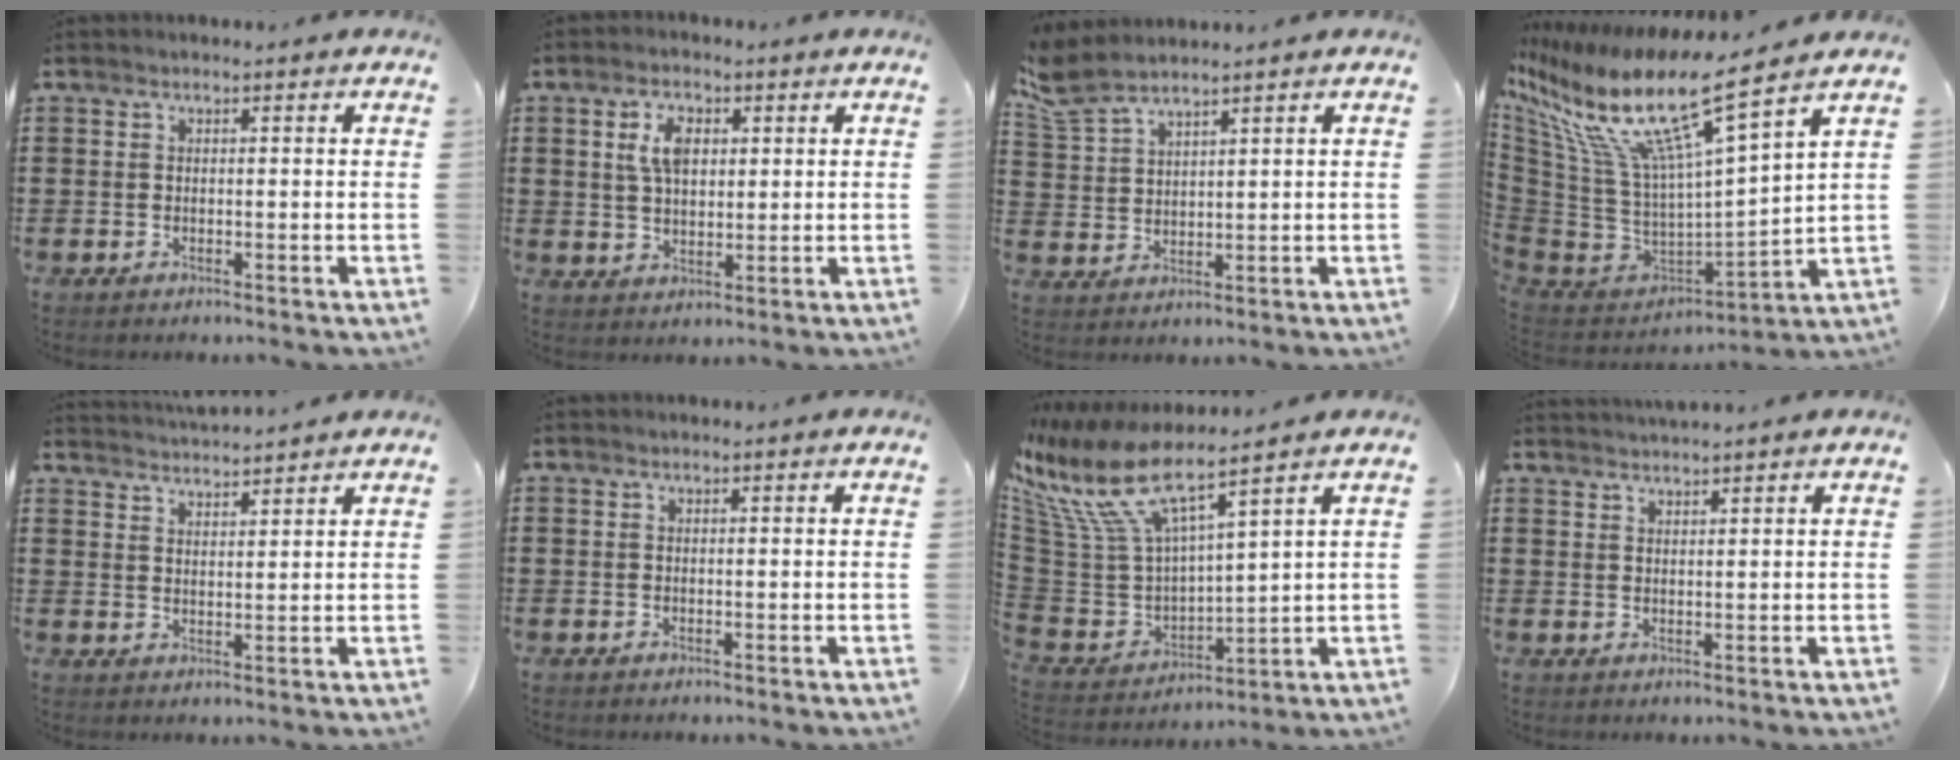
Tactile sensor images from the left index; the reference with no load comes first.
{"total": 5.2, "force": [1.8, 2.9, 4.0], "torque": [-0.079, 0.009, 0.028]}
{"total": 4.6, "force": [3.9, 1.0, 2.2], "torque": [-0.059, -0.008, 0.072]}
{"total": 15.2, "force": [9.1, 2.4, 12.0], "torque": [-0.258, -0.072, 0.138]}
{"total": 3.1, "force": [3.1, -0.3, -0.2], "torque": [-0.007, -0.015, 0.056]}
{"total": 0.0}
{"total": 11.3, "force": [7.5, 2.9, 7.9], "torque": [-0.205, -0.053, 0.123]}
{"total": 1.7, "force": [1.6, -0.4, 0.0], "torque": [-0.003, -0.001, 0.033]}